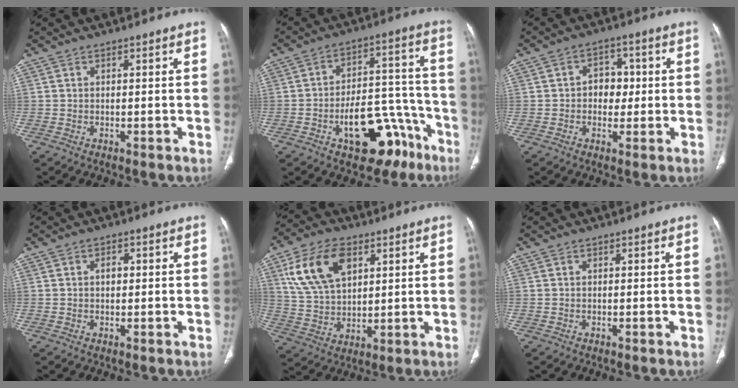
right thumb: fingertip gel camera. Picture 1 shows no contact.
{"total": 17.3, "force": [-8.8, 9.2, 11.8], "torque": [-0.122, 0.080, -0.118]}
{"total": 5.7, "force": [0.2, 4.5, 3.5], "torque": [-0.014, 0.009, -0.002]}
{"total": 1.9, "force": [0.3, 1.3, 1.3], "torque": [-0.018, 0.005, 0.005]}
{"total": 14.2, "force": [5.8, 8.5, 9.8], "torque": [-0.168, -0.011, 0.116]}
{"total": 0.0}